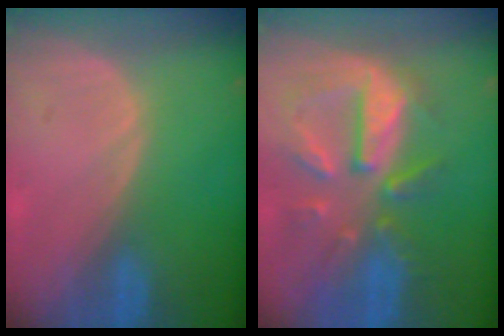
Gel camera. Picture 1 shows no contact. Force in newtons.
{"total": 10.6, "press": 9.4, "slide": 4.9}